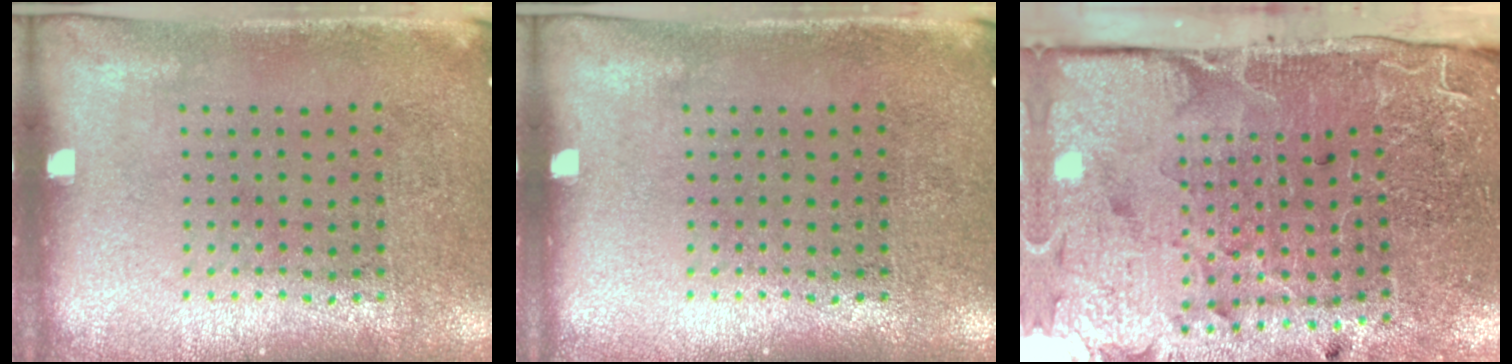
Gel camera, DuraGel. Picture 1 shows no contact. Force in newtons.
{"total": 0.0}
{"total": 4.1, "press": 3.7, "slide": 1.9}